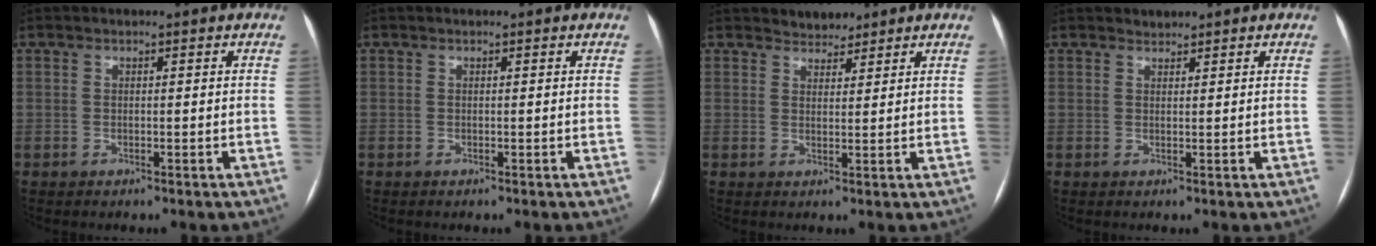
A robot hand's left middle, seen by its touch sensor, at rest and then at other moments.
{"total": 0.0}
{"total": 2.7, "force": [2.4, 1.2, 0.1], "torque": [-0.001, 0.004, 0.038]}
{"total": 1.0, "force": [0.9, 0.3, -0.1], "torque": [-0.004, 0.004, 0.016]}